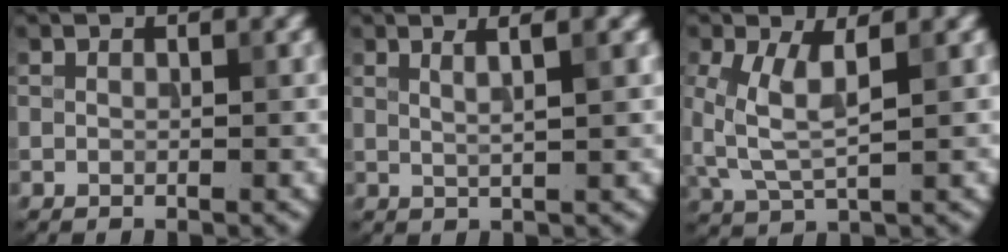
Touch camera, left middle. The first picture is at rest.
{"total": 2.6, "force": [1.2, 0.4, 2.3], "torque": [-0.027, 0.011, 0.006]}
{"total": 4.1, "force": [0.8, 1.5, 3.7], "torque": [-0.094, 0.003, 0.020]}